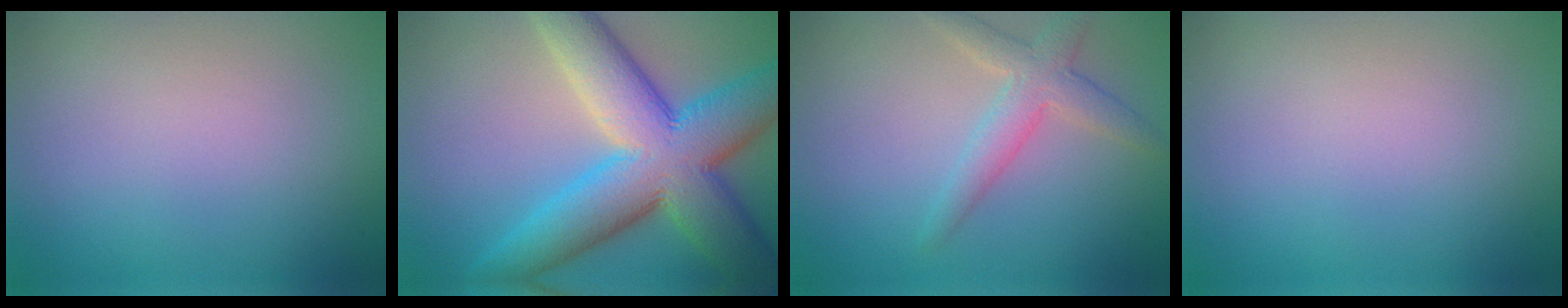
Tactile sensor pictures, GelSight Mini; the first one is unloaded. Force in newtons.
{"total": 12.7, "press": 12.7, "slide": 0.6}
{"total": 3.1, "press": 3.1, "slide": 0.2}
{"total": 0.0}